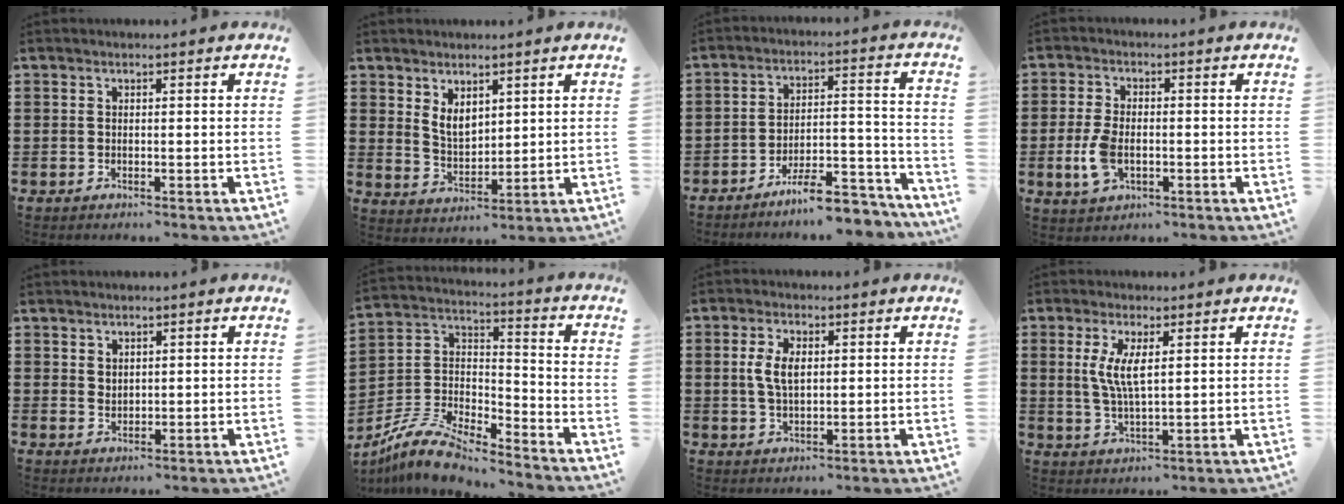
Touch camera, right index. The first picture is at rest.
{"total": 4.4, "force": [2.4, 2.7, 2.4], "torque": [-0.048, 0.002, 0.044]}
{"total": 8.5, "force": [-7.6, 1.2, 3.7], "torque": [-0.045, 0.026, -0.138]}
{"total": 5.2, "force": [-1.3, 2.8, 4.2], "torque": [-0.102, -0.003, -0.029]}
{"total": 1.7, "force": [1.5, 0.8, 0.1], "torque": [-0.004, 0.002, 0.029]}
{"total": 9.2, "force": [-8.5, 1.6, 3.0], "torque": [-0.078, 0.010, -0.175]}
{"total": 4.7, "force": [0.7, 2.4, 3.9], "torque": [-0.090, 0.008, 0.008]}
{"total": 5.3, "force": [1.3, 1.5, 4.9], "torque": [-0.100, 0.003, 0.022]}